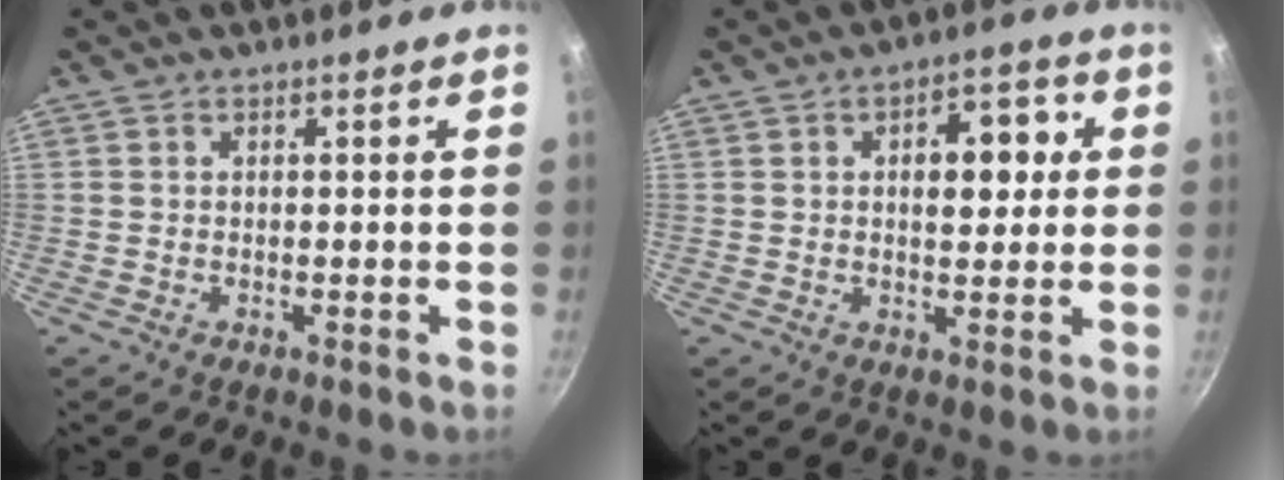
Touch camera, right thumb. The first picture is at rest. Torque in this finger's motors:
{"motor_torque": [0.02, 0.18, 0.46, 0.63, 0.04]}